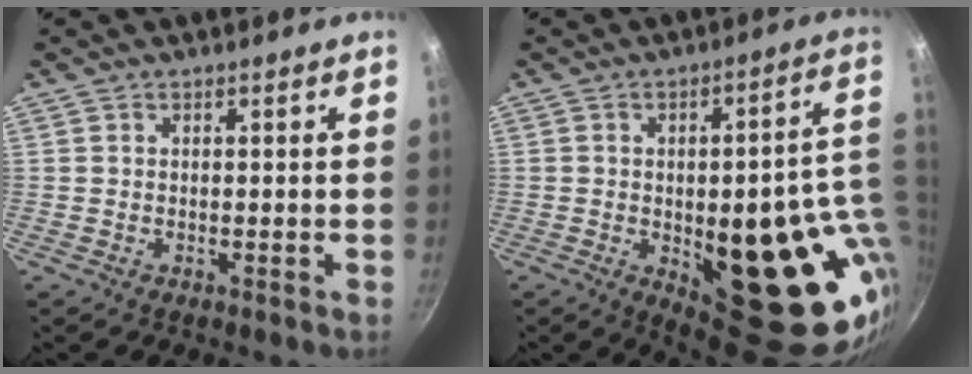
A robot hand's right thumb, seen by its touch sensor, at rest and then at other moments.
{"total": 26.5, "force": [-3.6, 10.9, 23.9], "torque": [-0.245, -0.008, -0.028]}